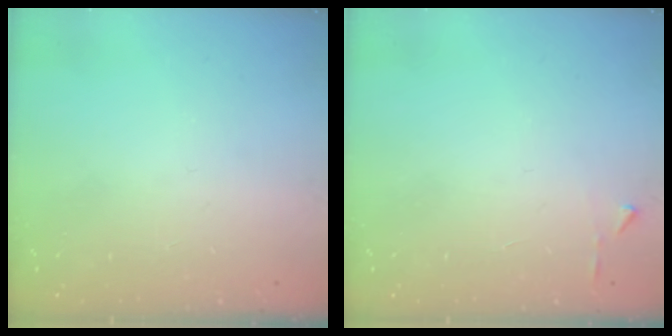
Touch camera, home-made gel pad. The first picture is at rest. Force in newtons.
{"total": 3.2, "press": 3.2, "slide": 0.4}